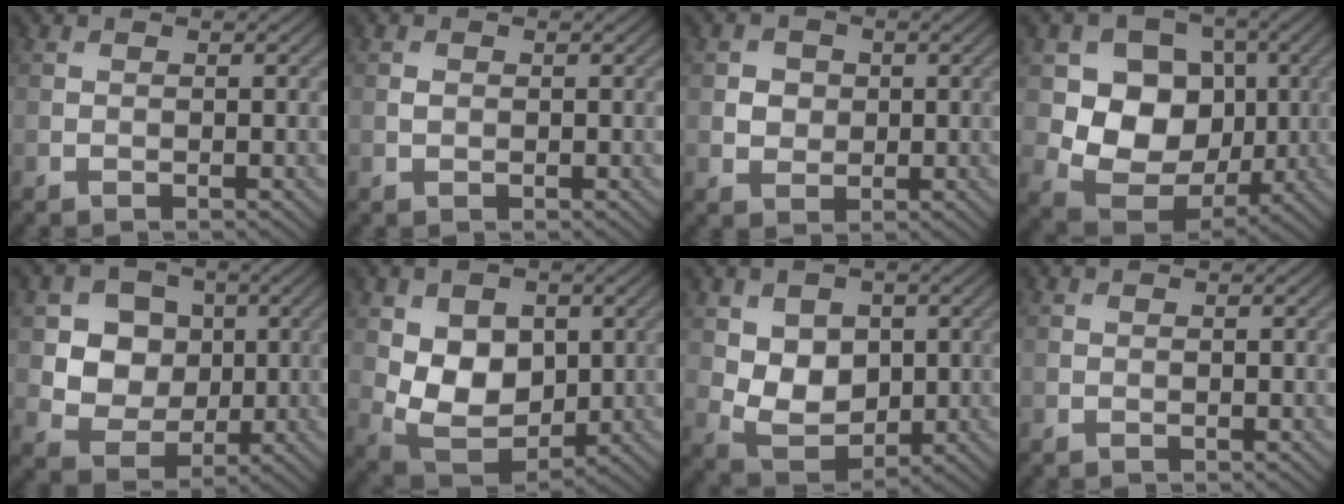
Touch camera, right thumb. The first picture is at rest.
{"total": 0.7, "force": [0.1, 0.5, 0.5], "torque": [-0.010, -0.002, 0.001]}
{"total": 2.6, "force": [0.3, 2.4, 1.0], "torque": [-0.026, -0.003, -0.001]}
{"total": 10.2, "force": [0.9, 8.4, 5.8], "torque": [-0.118, -0.019, 0.004]}
{"total": 7.5, "force": [1.7, 6.5, 3.3], "torque": [-0.087, -0.005, 0.035]}
{"total": 9.0, "force": [1.3, 6.4, 6.1], "torque": [-0.127, -0.014, 0.021]}
{"total": 6.6, "force": [1.2, 4.9, 4.3], "torque": [-0.095, -0.012, 0.025]}
{"total": 0.0}